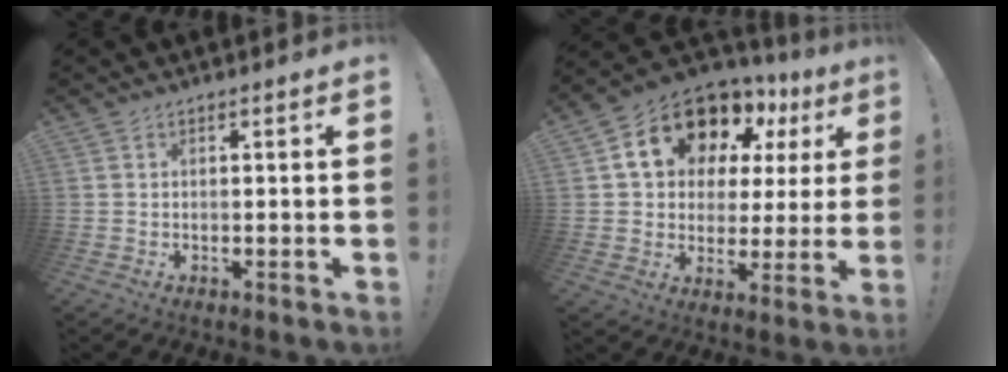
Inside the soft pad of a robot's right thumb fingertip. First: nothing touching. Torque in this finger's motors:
{"motor_torque": [2.14, 2.32, 1.54, 0.31, 0.09]}